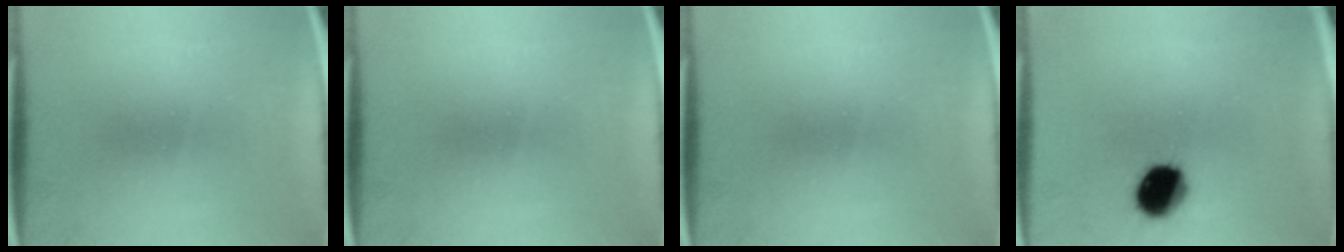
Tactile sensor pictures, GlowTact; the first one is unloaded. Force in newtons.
{"total": 0.0}
{"total": 0.0}
{"total": 10.5}